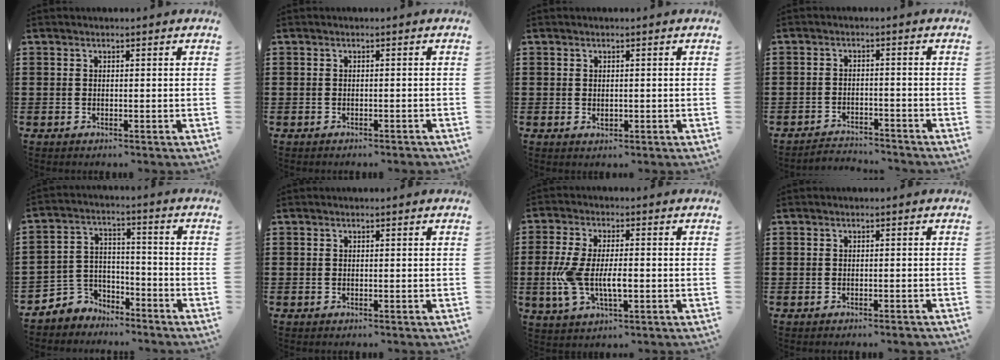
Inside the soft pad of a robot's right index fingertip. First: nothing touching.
{"total": 0.7, "force": [-0.6, -0.1, 0.1], "torque": [-0.005, -0.004, -0.012]}
{"total": 0.9, "force": [0.1, 0.7, 0.6], "torque": [-0.013, 0.004, 0.001]}
{"total": 2.8, "force": [-2.8, 0.0, 0.0], "torque": [-0.008, -0.001, -0.060]}
{"total": 4.7, "force": [-3.9, 2.6, -0.1], "torque": [-0.023, 0.002, -0.085]}
{"total": 0.0}
{"total": 7.8, "force": [-1.2, 3.6, 6.8], "torque": [-0.161, -0.005, -0.029]}
{"total": 0.8, "force": [-0.7, -0.1, 0.3], "torque": [-0.007, -0.004, -0.013]}